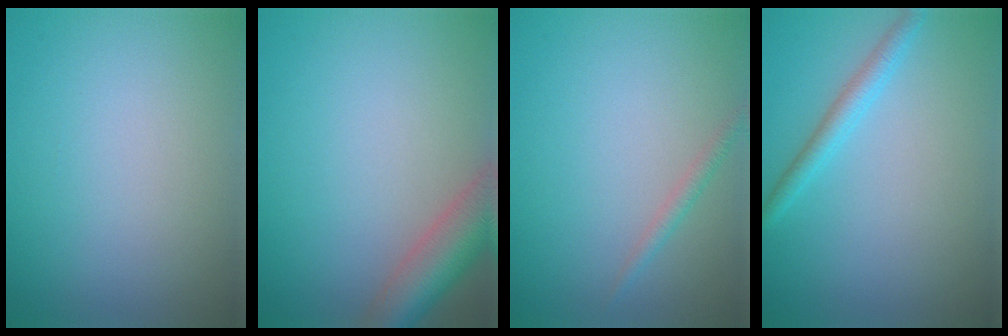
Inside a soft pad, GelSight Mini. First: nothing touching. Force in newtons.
{"total": 5.6, "press": 5.6, "slide": 0.3}
{"total": 1.1, "press": 1.1, "slide": 0.1}
{"total": 2.0, "press": 2.0, "slide": 0.0}